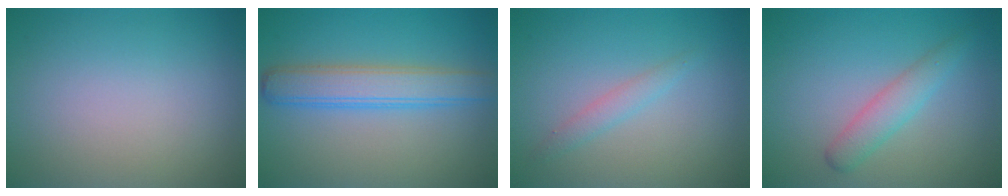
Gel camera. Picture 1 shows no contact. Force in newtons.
{"total": 4.3, "press": 4.3, "slide": 0.2}
{"total": 1.4, "press": 1.4, "slide": 0.1}
{"total": 2.5, "press": 2.5, "slide": 0.1}